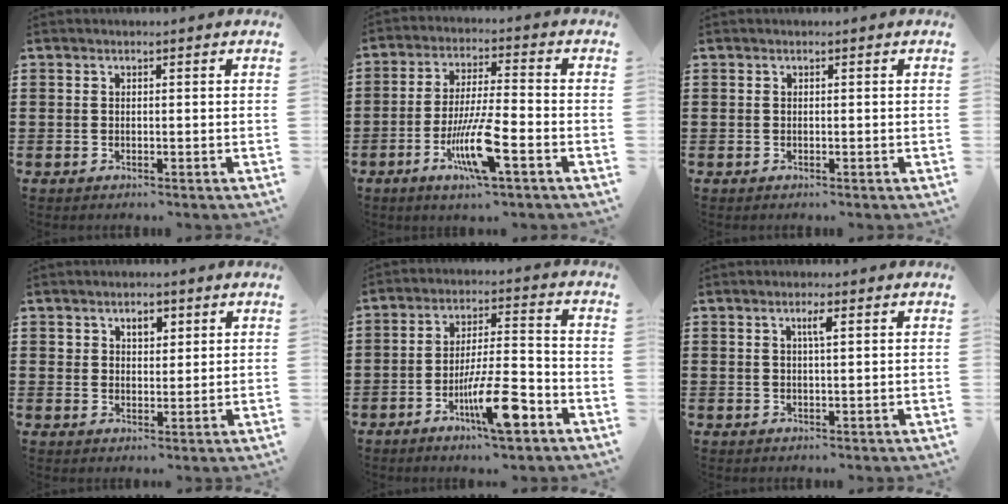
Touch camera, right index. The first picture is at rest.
{"total": 9.9, "force": [-4.4, 1.5, 8.8], "torque": [-0.178, -0.012, -0.083]}
{"total": 0.0}
{"total": 2.7, "force": [1.6, 1.7, 1.3], "torque": [-0.025, 0.005, 0.027]}
{"total": 11.2, "force": [-5.6, 2.7, 9.4], "torque": [-0.170, 0.011, -0.096]}
{"total": 2.0, "force": [0.8, 0.2, 1.8], "torque": [-0.037, 0.003, 0.011]}